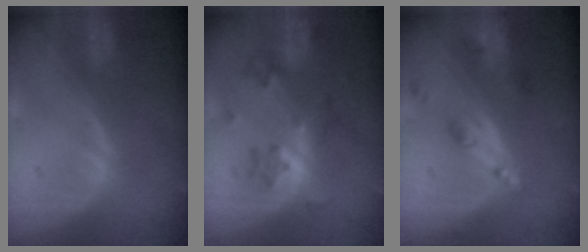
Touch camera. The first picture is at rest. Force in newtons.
{"total": 6.1, "press": 5.8, "slide": 1.8}
{"total": 5.3, "press": 4.8, "slide": 2.2}